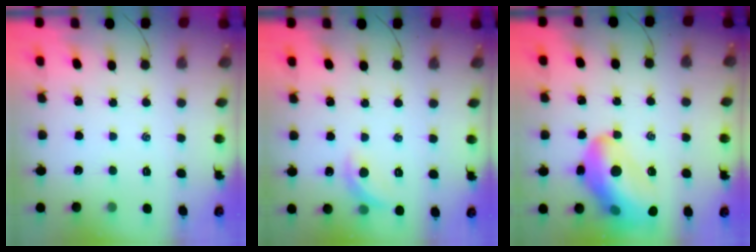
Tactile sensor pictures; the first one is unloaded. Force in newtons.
{"total": 7.6, "press": 7.4, "slide": 1.6}
{"total": 19.3, "press": 18.8, "slide": 4.1}